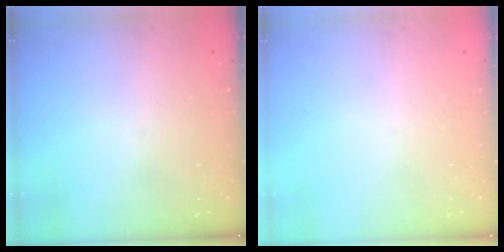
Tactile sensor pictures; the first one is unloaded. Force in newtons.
{"total": 0.0}